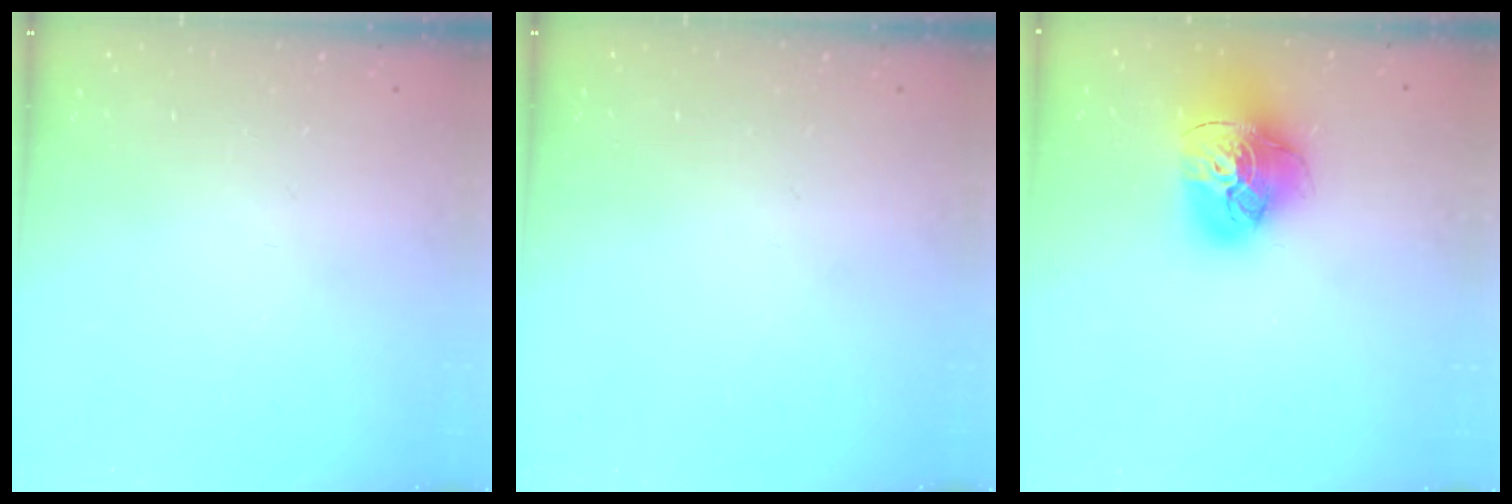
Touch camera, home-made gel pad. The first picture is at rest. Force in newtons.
{"total": 0.0}
{"total": 18.6, "press": 18.5, "slide": 2.1}